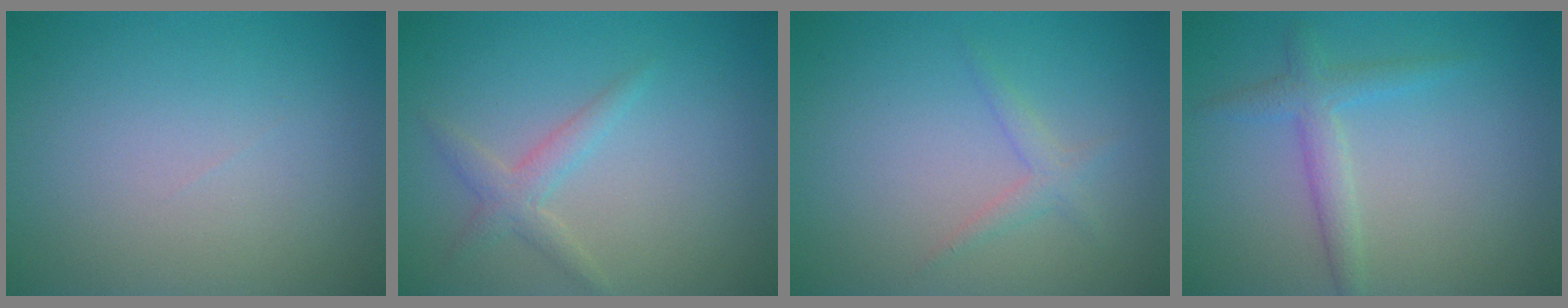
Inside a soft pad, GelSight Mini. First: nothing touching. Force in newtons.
{"total": 1.9, "press": 1.9, "slide": 0.1}
{"total": 1.3, "press": 1.3, "slide": 0.1}
{"total": 2.3, "press": 2.3, "slide": 0.1}